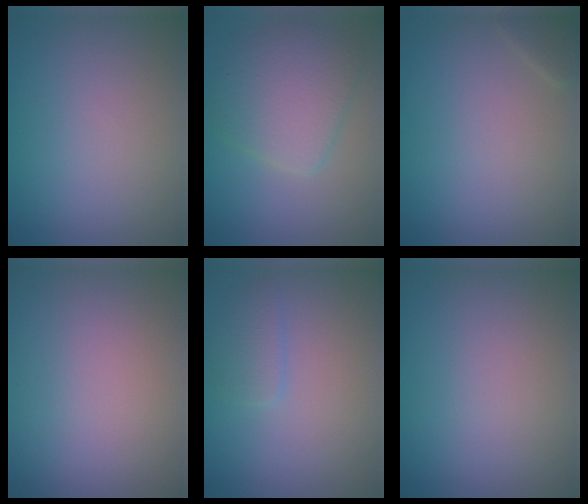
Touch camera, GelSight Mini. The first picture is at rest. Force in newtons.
{"total": 4.9, "press": 4.9, "slide": 0.1}
{"total": 0.8, "press": 0.8, "slide": 0.1}
{"total": 0.0}
{"total": 1.4, "press": 1.4, "slide": 0.1}
{"total": 0.0}